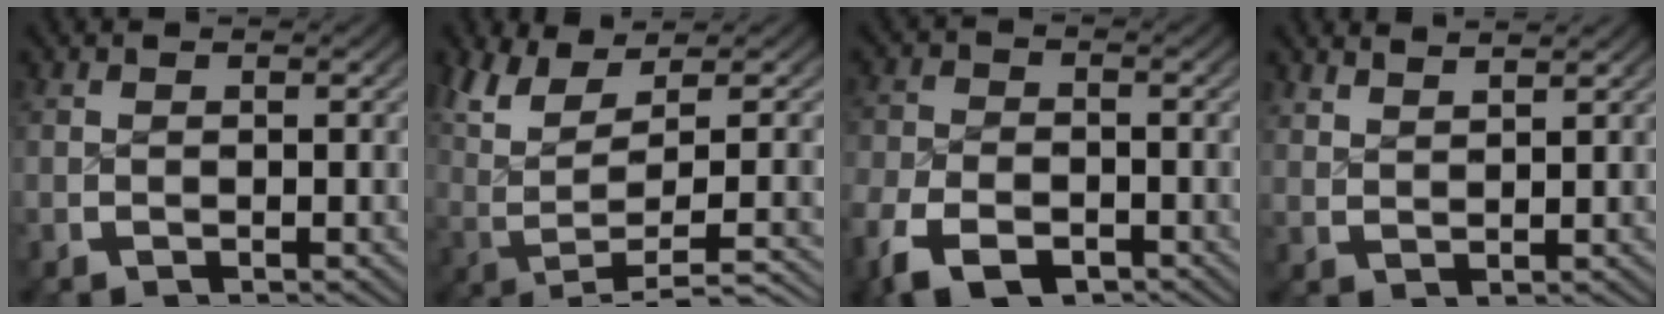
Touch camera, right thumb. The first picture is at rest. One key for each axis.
{"total": 7.8, "fx": 1.0, "fy": 3.9, "fz": 6.8, "tx": -0.142, "ty": -0.010, "tz": 0.036}
{"total": 5.3, "fx": -3.5, "fy": 2.9, "fz": 2.6, "tx": -0.046, "ty": -0.016, "tz": -0.055}
{"total": 2.6, "fx": 2.6, "fy": 0.1, "fz": 0.3, "tx": -0.004, "ty": 0.004, "tz": 0.054}